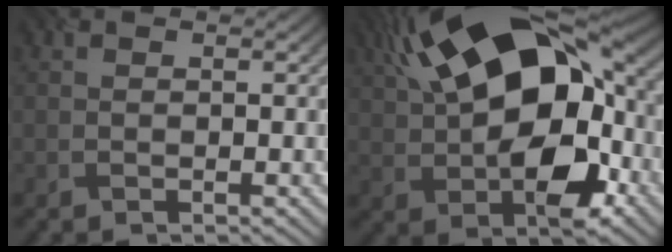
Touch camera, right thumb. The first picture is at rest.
{"total": 20.0, "force": [3.1, 11.2, 16.3], "torque": [-0.278, 0.026, 0.036]}